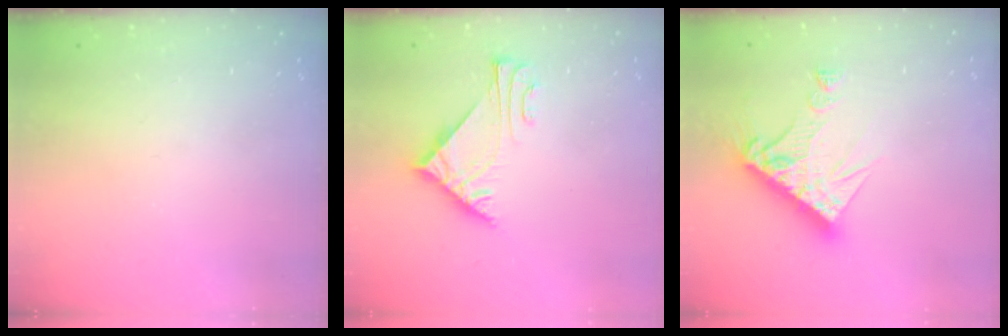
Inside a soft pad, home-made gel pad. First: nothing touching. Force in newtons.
{"total": 6.0, "press": 5.9, "slide": 1.2}
{"total": 13.9, "press": 13.9, "slide": 1.4}